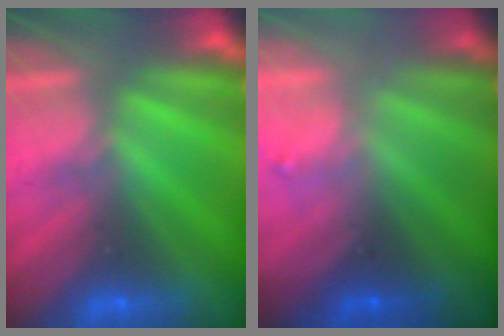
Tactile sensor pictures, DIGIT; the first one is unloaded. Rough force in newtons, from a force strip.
{"total": 7.4}